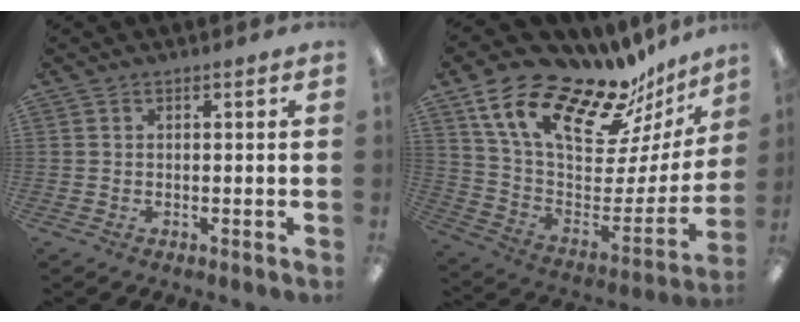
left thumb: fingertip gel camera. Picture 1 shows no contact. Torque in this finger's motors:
{"motor_torque": [0.48, 0.49, 1.20, -1.57, 0.45]}